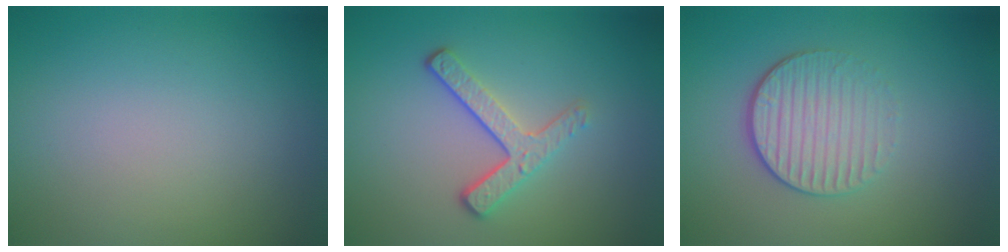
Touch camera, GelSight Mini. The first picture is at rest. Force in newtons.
{"total": 3.2, "press": 2.5, "slide": 2.0}
{"total": 3.8, "press": 2.9, "slide": 2.5}